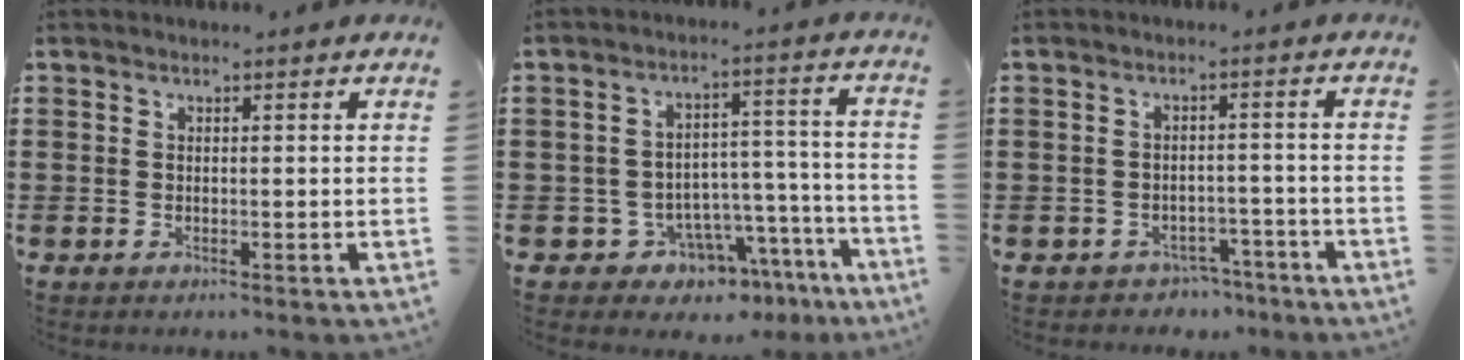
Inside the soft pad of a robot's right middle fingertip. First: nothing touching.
{"total": 7.0, "force": [-6.0, 3.4, 1.0], "torque": [-0.018, 0.029, -0.111]}
{"total": 2.7, "force": [-2.5, 0.9, 0.0], "torque": [-0.009, 0.004, -0.055]}